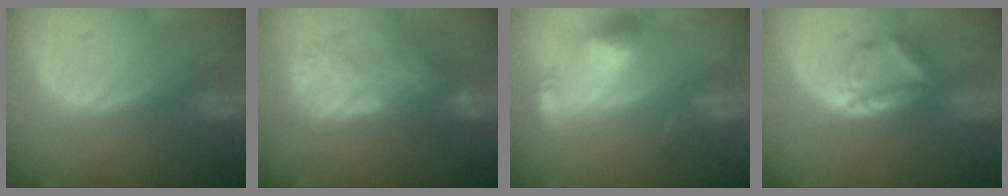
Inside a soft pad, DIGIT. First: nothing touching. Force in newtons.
{"total": 9.0, "press": 7.8, "slide": 4.6}
{"total": 6.7, "press": 6.3, "slide": 2.5}
{"total": 6.2, "press": 5.4, "slide": 3.2}